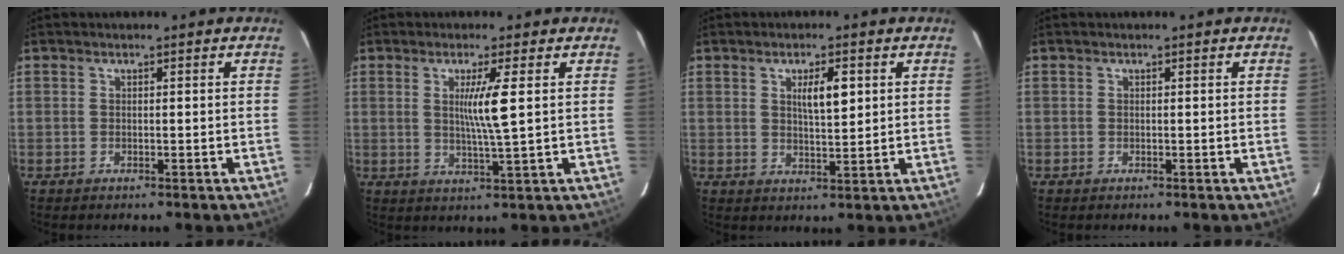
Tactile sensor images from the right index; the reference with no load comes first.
{"total": 5.5, "force": [1.2, -0.9, 5.3], "torque": [-0.096, -0.011, 0.023]}
{"total": 4.5, "force": [1.6, 1.1, 4.1], "torque": [-0.070, 0.001, 0.028]}
{"total": 0.0}